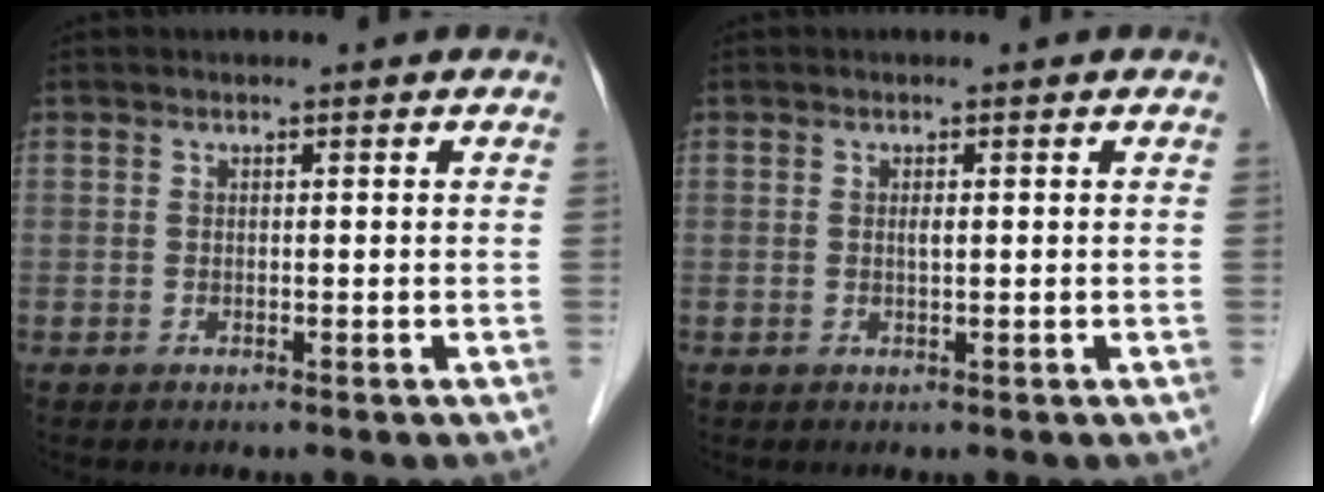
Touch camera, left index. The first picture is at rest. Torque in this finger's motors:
{"motor_torque": [0.23, 0.18, 0.01, 0.00]}